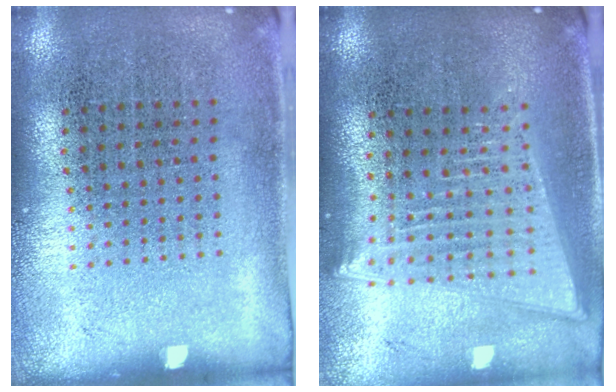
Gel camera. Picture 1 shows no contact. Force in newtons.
{"total": 2.0, "press": 1.7, "slide": 1.0}